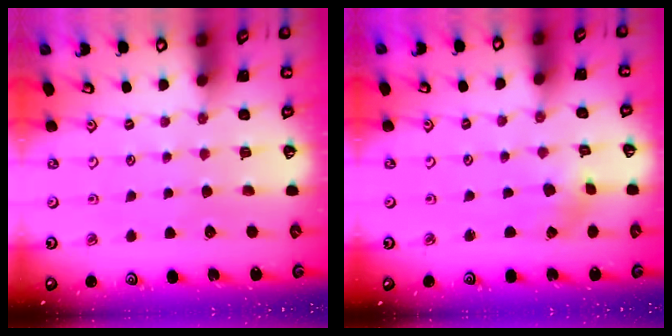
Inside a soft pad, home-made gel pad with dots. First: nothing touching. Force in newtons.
{"total": 1.2, "press": 1.2, "slide": 0.2}